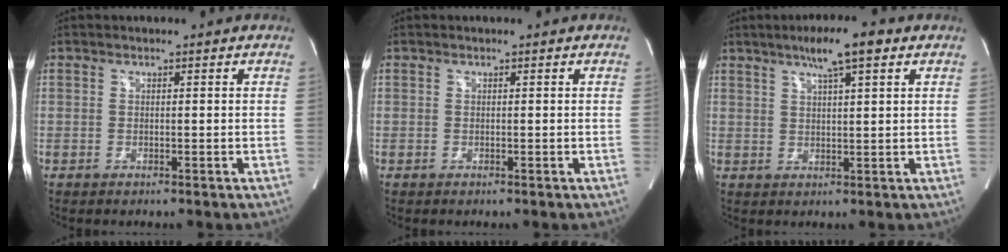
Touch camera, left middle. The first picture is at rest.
{"total": 0.0}
{"total": 7.1, "force": [4.3, 0.6, 5.7], "torque": [-0.096, 0.013, 0.067]}